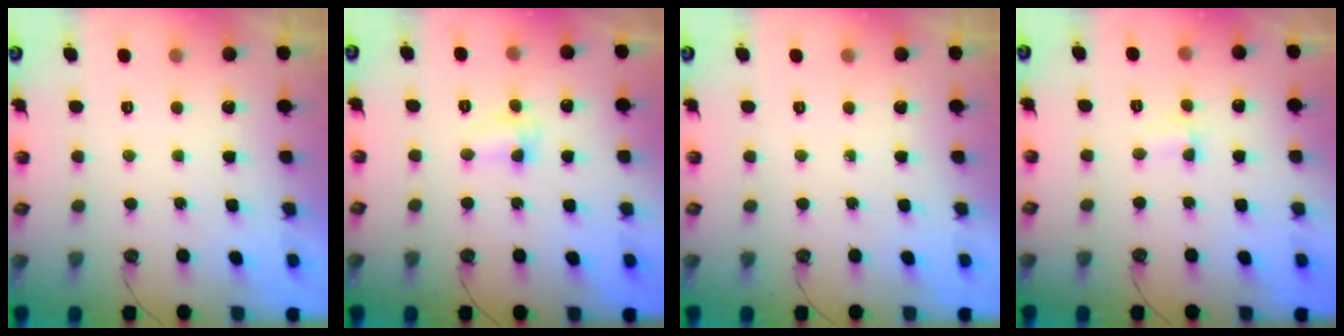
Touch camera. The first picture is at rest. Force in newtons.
{"total": 2.6, "press": 2.6, "slide": 0.6}
{"total": 0.0}
{"total": 1.6, "press": 1.3, "slide": 0.9}